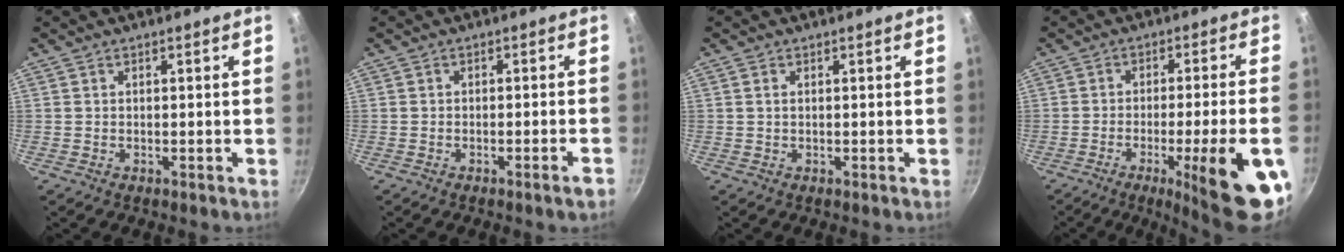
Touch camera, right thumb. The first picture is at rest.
{"total": 2.3, "force": [-1.5, 0.0, 1.7], "torque": [-0.028, 0.013, -0.018]}
{"total": 1.0, "force": [0.4, 0.5, 0.8], "torque": [-0.015, 0.001, 0.007]}
{"total": 18.3, "force": [-7.0, 3.1, 16.7], "torque": [-0.202, 0.018, -0.093]}